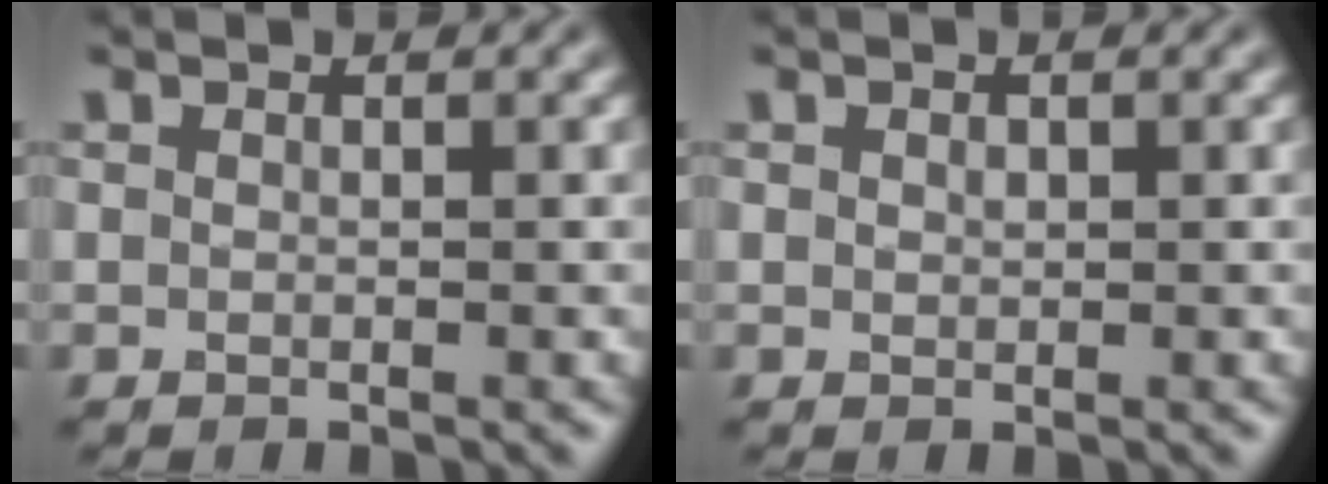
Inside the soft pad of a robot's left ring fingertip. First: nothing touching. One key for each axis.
{"total": 0.6, "fx": 0.3, "fy": 0.5, "fz": 0.3, "tx": -0.007, "ty": 0.000, "tz": 0.005}